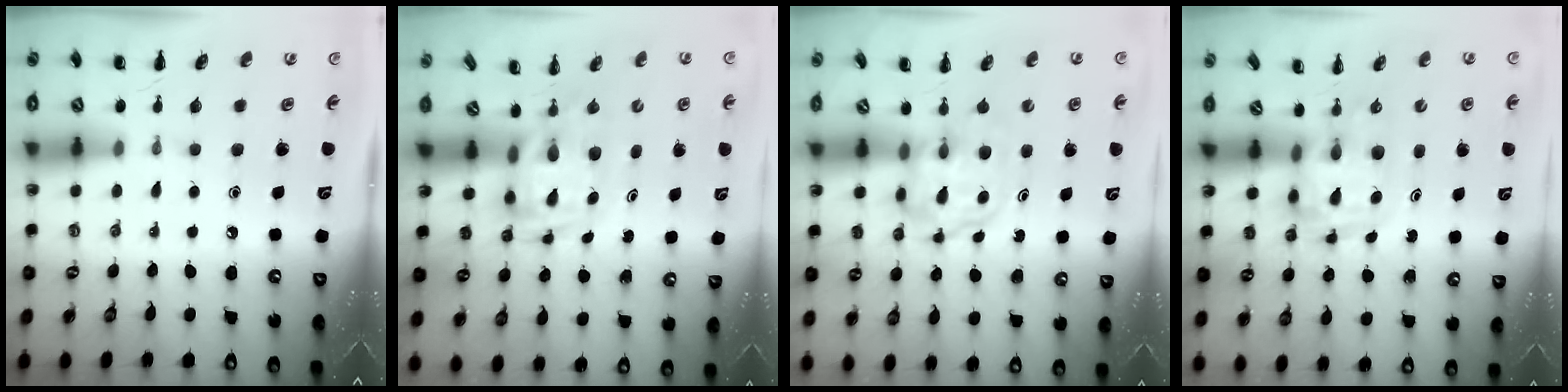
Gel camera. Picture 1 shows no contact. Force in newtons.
{"total": 3.4, "press": 3.3, "slide": 0.6}
{"total": 3.7, "press": 3.7, "slide": 0.2}
{"total": 3.6, "press": 3.5, "slide": 0.6}